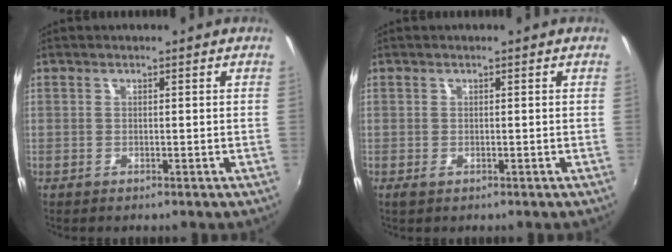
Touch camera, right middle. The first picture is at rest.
{"total": 0.7, "force": [-0.3, 0.5, 0.5], "torque": [-0.009, -0.003, -0.006]}